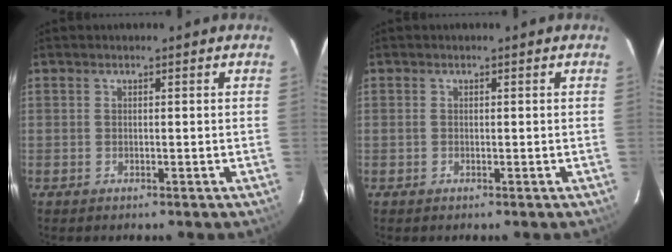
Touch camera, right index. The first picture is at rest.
{"total": 0.0}